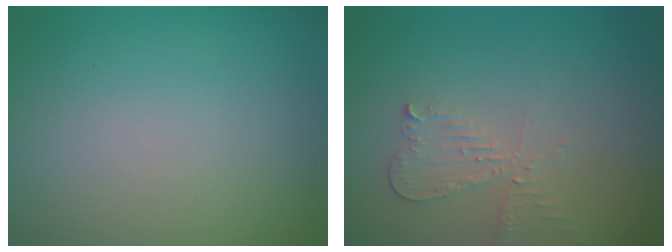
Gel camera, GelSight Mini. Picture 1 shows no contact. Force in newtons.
{"total": 2.2, "press": 2.2, "slide": 0.2}